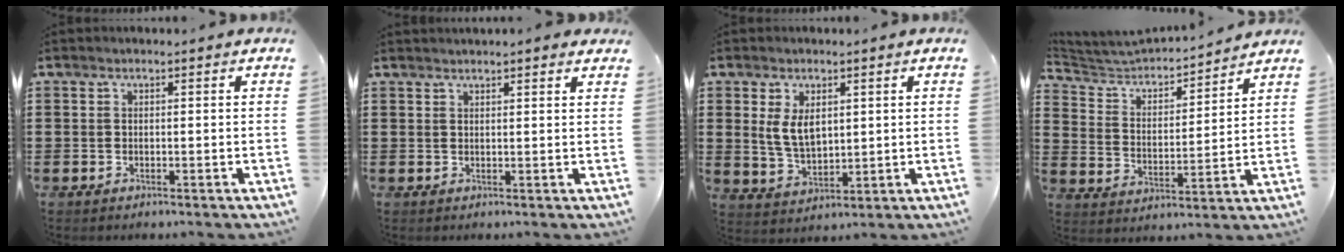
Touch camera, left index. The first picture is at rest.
{"total": 1.5, "force": [1.4, 0.0, 0.4], "torque": [-0.011, 0.001, 0.028]}
{"total": 4.8, "force": [1.8, 2.8, 3.6], "torque": [-0.076, 0.000, 0.029]}
{"total": 3.9, "force": [3.8, 1.0, 0.5], "torque": [-0.038, -0.031, 0.056]}